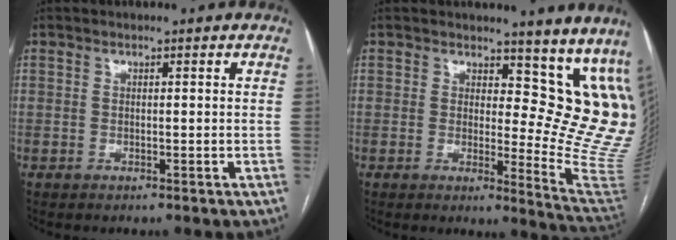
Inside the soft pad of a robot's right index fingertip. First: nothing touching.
{"total": 12.9, "force": [10.5, 4.6, 6.0], "torque": [-0.048, -0.056, 0.096]}